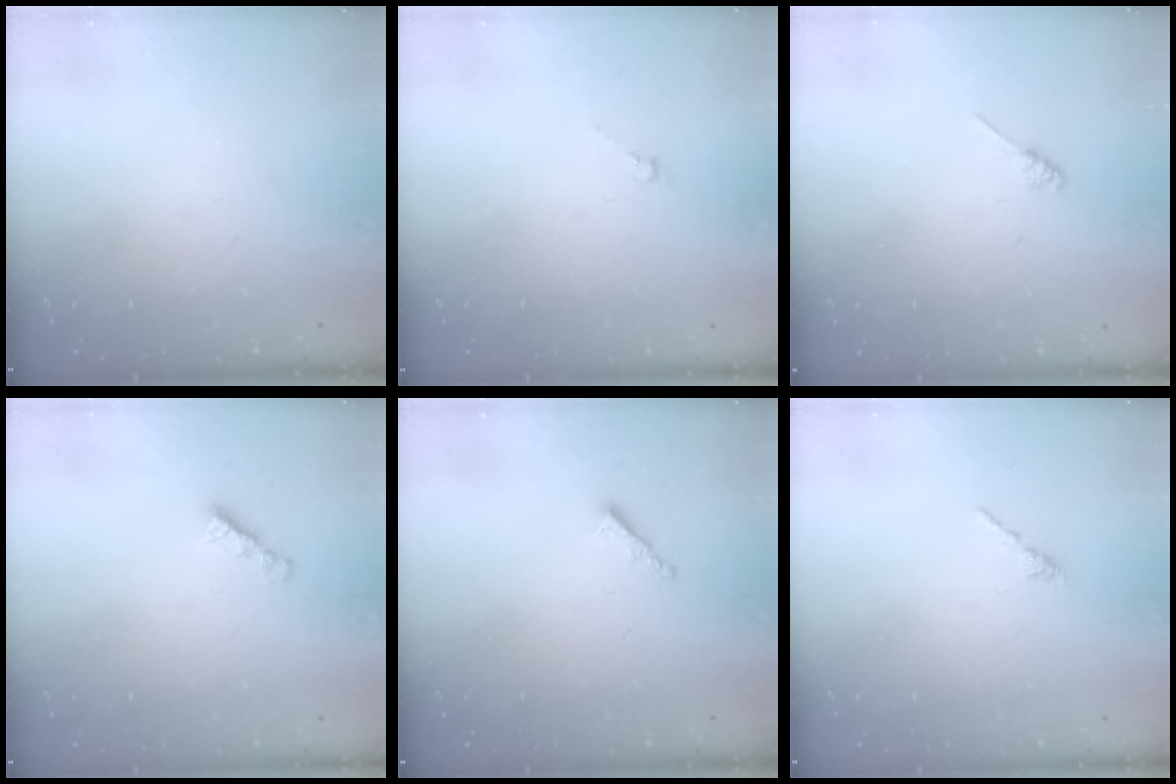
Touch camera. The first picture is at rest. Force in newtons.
{"total": 0.5, "press": 0.3, "slide": 0.4}
{"total": 1.2, "press": 1.1, "slide": 0.3}
{"total": 2.7, "press": 2.6, "slide": 0.7}
{"total": 1.2, "press": 1.1, "slide": 0.5}
{"total": 0.6, "press": 0.5, "slide": 0.3}